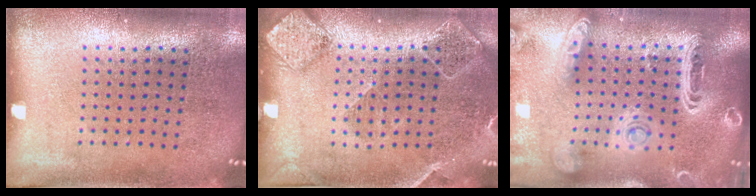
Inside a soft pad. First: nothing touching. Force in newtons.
{"total": 1.7, "press": 1.7, "slide": 0.5}
{"total": 3.4, "press": 2.8, "slide": 1.9}